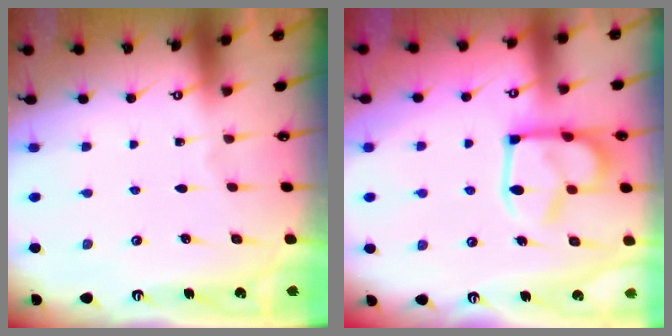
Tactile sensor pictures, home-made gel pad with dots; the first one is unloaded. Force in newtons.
{"total": 13.3, "press": 13.2, "slide": 1.1}